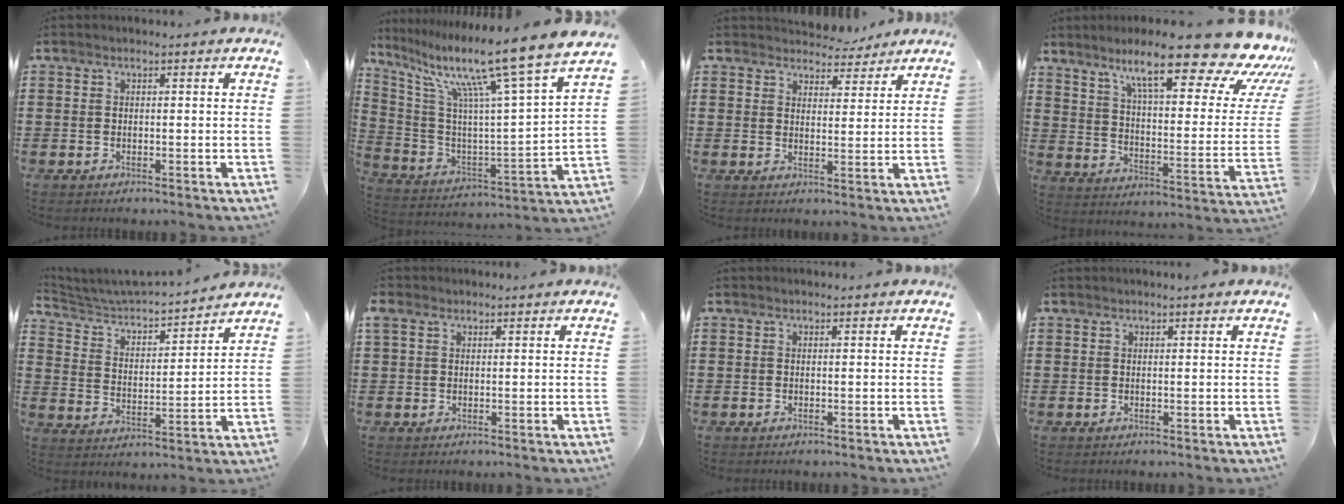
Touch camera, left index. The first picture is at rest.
{"total": 13.6, "force": [10.4, -0.5, 8.7], "torque": [-0.177, -0.078, 0.155]}
{"total": 4.6, "force": [4.4, 1.3, 0.3], "torque": [-0.014, -0.016, 0.081]}
{"total": 18.0, "force": [13.1, 2.6, 12.0], "torque": [-0.208, -0.084, 0.209]}
{"total": 3.7, "force": [3.6, 0.5, 0.8], "torque": [-0.039, -0.035, 0.052]}
{"total": 1.7, "force": [0.8, 1.1, 1.0], "torque": [-0.023, 0.007, 0.015]}
{"total": 0.0}
{"total": 0.5, "force": [0.5, 0.2, 0.1], "torque": [-0.004, 0.001, 0.010]}